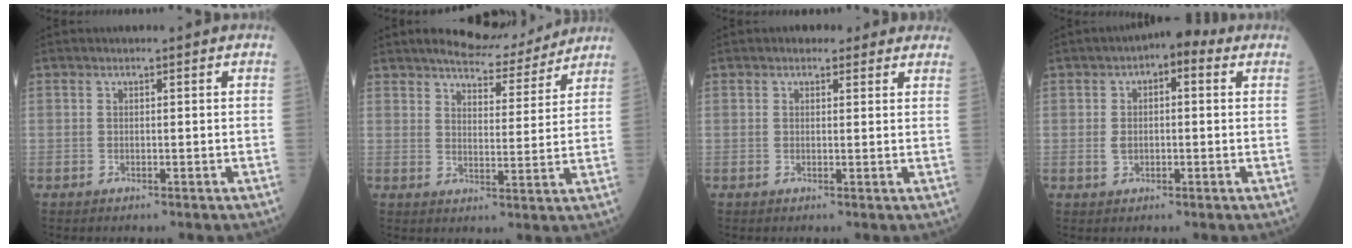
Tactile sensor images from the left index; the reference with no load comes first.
{"total": 9.5, "force": [8.9, 2.2, 2.5], "torque": [-0.036, 0.000, 0.122]}
{"total": 3.4, "force": [2.7, 1.8, 1.1], "torque": [-0.001, 0.011, 0.025]}
{"total": 5.7, "force": [1.6, 3.1, 4.5], "torque": [-0.078, 0.031, 0.020]}